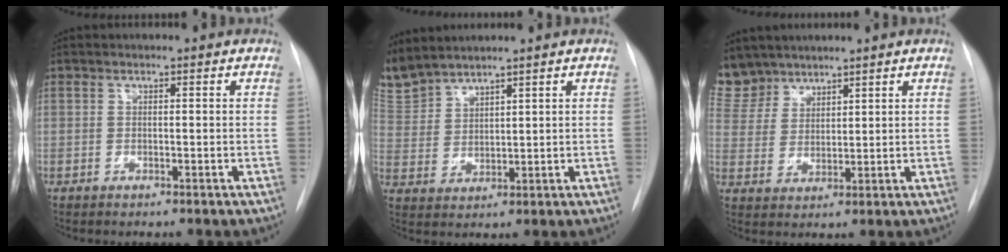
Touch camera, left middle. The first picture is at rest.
{"total": 6.8, "force": [6.6, 1.1, 1.0], "torque": [-0.038, 0.010, 0.149]}
{"total": 8.1, "force": [7.1, 3.9, 0.3], "torque": [-0.009, 0.007, 0.152]}